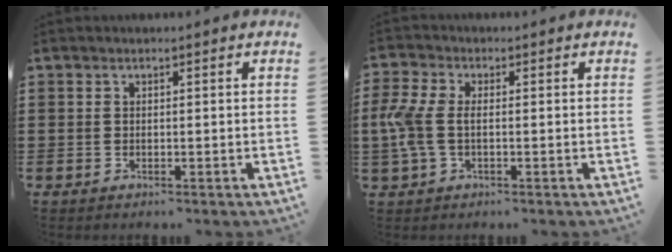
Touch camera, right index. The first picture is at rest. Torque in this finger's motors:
{"motor_torque": [1.38, 0.26, 0.43, 0.15]}